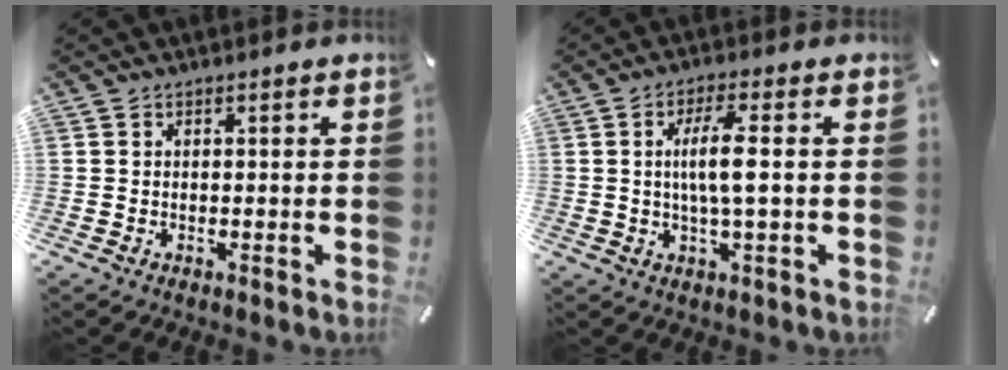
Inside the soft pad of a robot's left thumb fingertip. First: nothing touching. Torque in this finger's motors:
{"motor_torque": [1.21, 1.34, 0.80, 0.04, 0.08]}